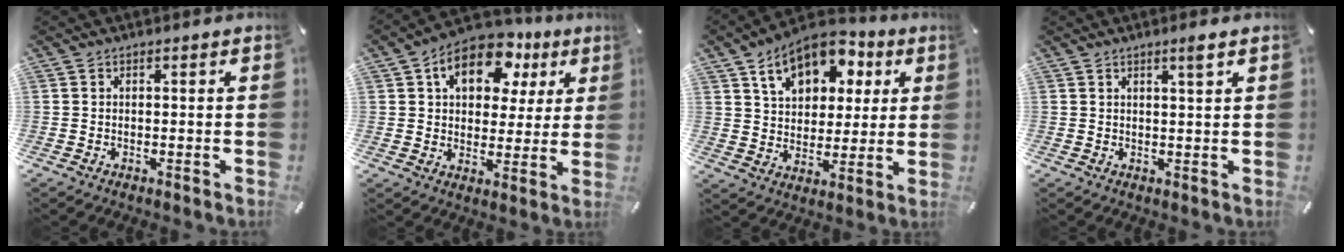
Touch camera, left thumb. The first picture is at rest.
{"total": 13.4, "force": [6.0, 9.0, 7.8], "torque": [-0.115, -0.016, 0.104]}
{"total": 13.8, "force": [7.4, 9.6, 6.7], "torque": [-0.109, -0.027, 0.135]}
{"total": 2.5, "force": [1.6, 0.0, 1.9], "torque": [-0.033, -0.005, 0.025]}